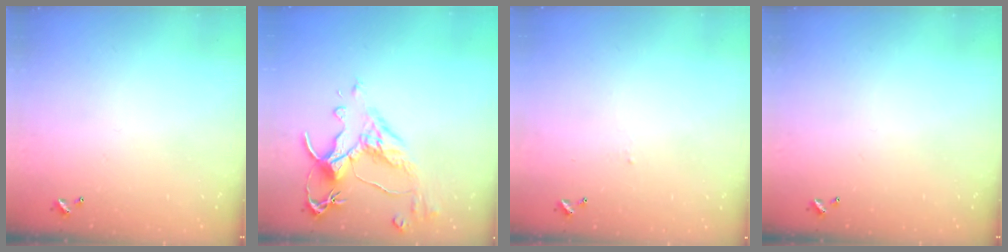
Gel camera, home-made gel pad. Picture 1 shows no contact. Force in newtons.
{"total": 6.2, "press": 6.0, "slide": 1.6}
{"total": 2.1, "press": 2.1, "slide": 0.2}
{"total": 0.0}